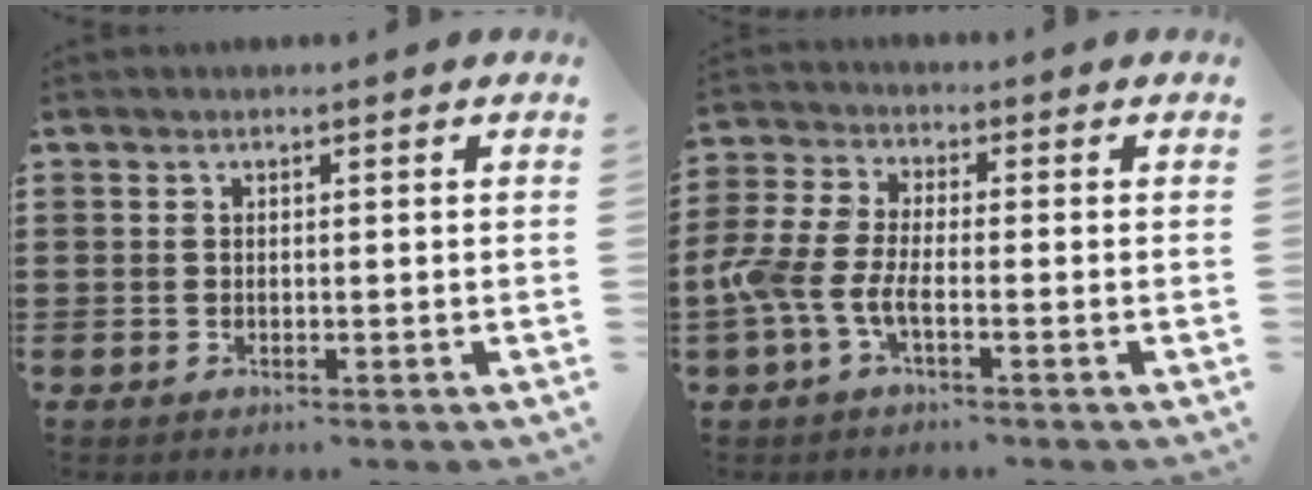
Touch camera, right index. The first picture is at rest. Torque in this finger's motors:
{"motor_torque": [1.81, 0.33, 0.67, 0.21]}